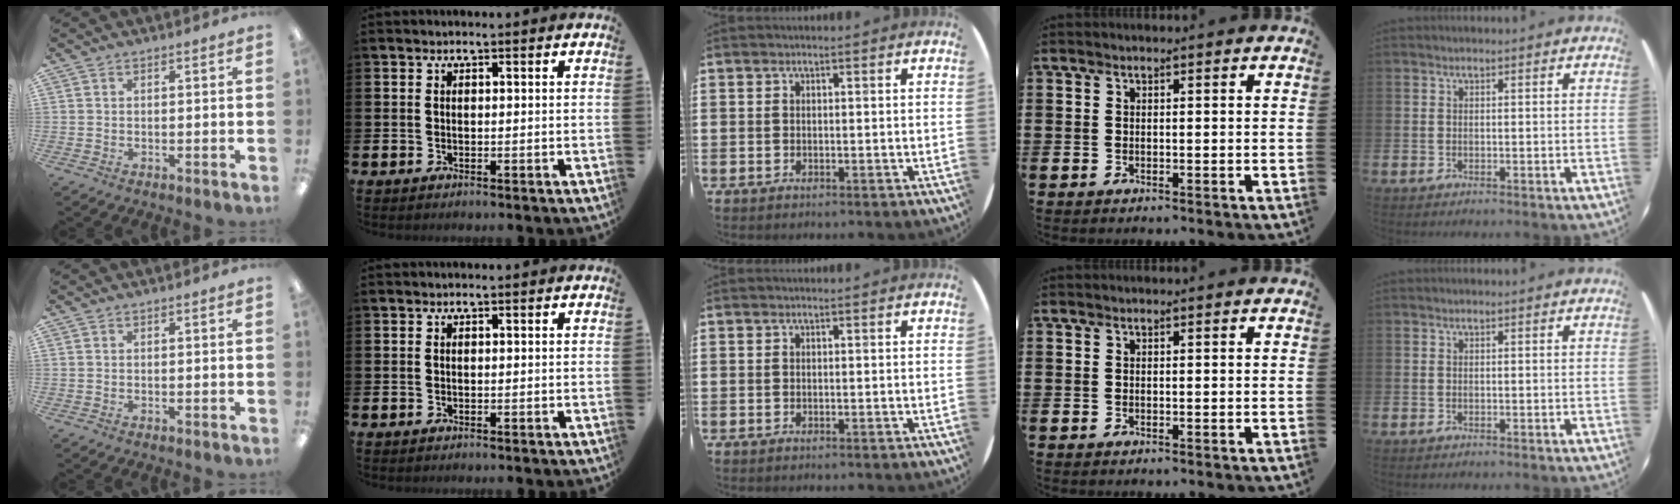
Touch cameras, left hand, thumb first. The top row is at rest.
{}